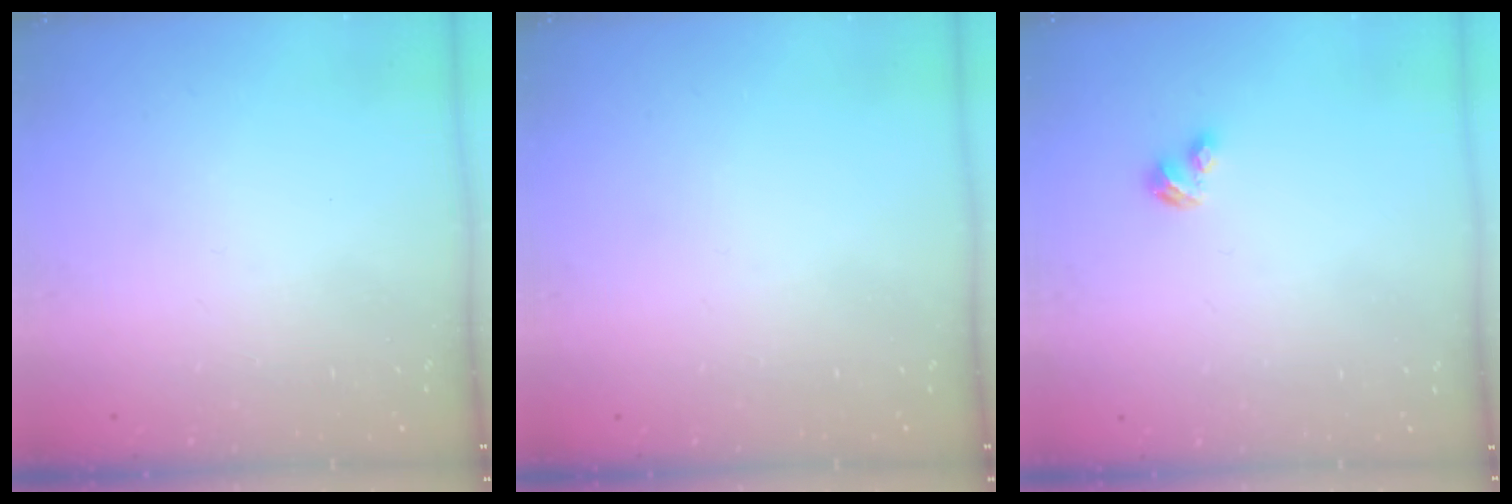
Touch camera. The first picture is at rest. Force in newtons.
{"total": 0.0}
{"total": 1.9, "press": 1.8, "slide": 0.4}